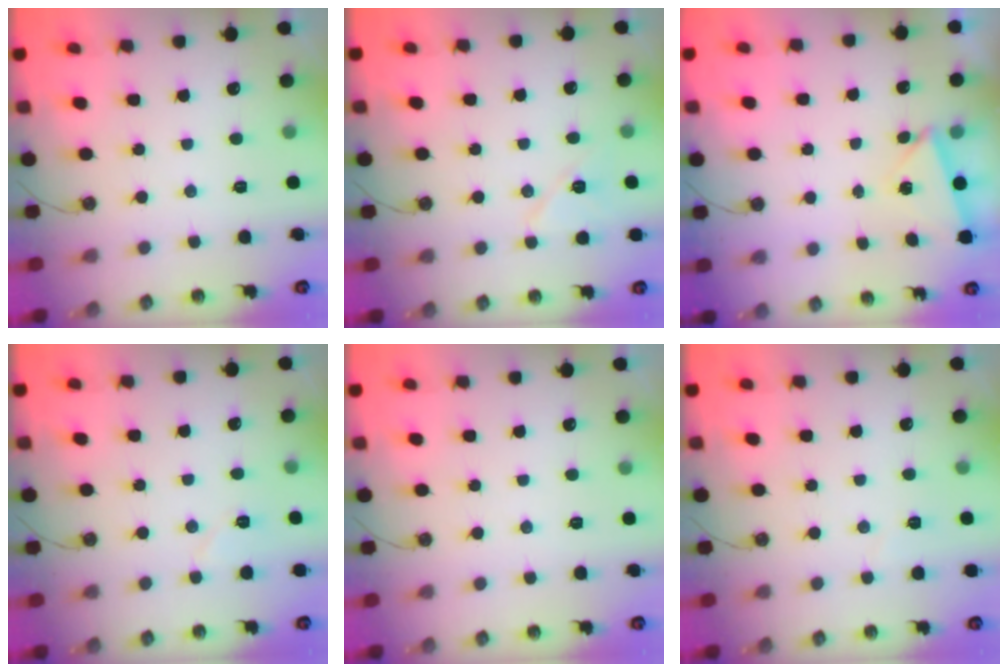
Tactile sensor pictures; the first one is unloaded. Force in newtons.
{"total": 7.6, "press": 7.5, "slide": 0.7}
{"total": 2.5, "press": 1.9, "slide": 1.6}
{"total": 5.4, "press": 4.5, "slide": 2.9}
{"total": 0.0}
{"total": 2.9, "press": 2.7, "slide": 1.1}